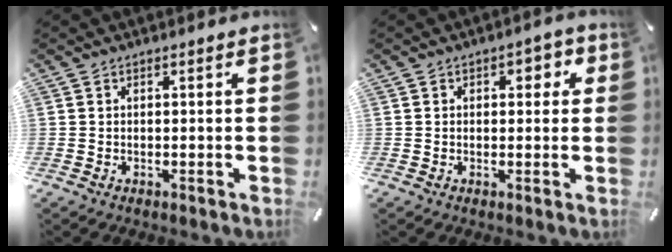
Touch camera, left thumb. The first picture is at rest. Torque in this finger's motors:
{"motor_torque": [0.76, 0.67, 0.21, -0.28, 0.02]}